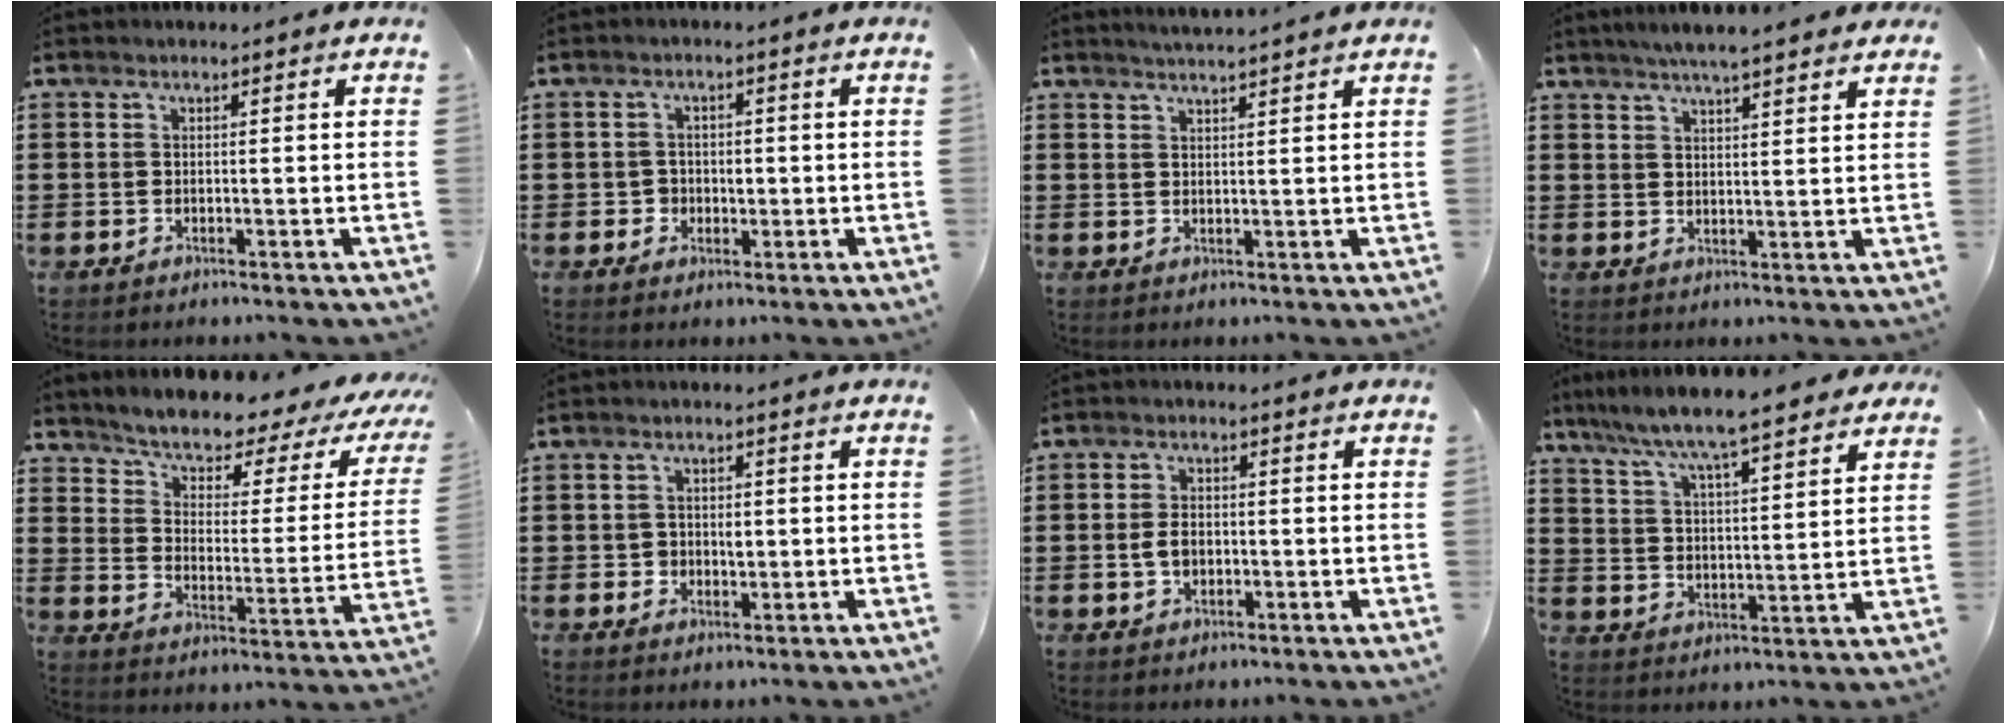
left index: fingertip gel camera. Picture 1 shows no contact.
{"total": 2.3, "force": [-0.4, 2.2, 0.6], "torque": [-0.020, 0.006, -0.013]}
{"total": 2.0, "force": [1.9, -0.5, 0.2], "torque": [-0.008, -0.003, 0.036]}
{"total": 4.0, "force": [3.6, 0.0, 1.7], "torque": [-0.043, -0.005, 0.064]}
{"total": 3.6, "force": [3.3, 0.9, 1.1], "torque": [-0.045, -0.036, 0.045]}
{"total": 2.2, "force": [0.0, 1.9, 1.2], "torque": [-0.029, 0.007, -0.004]}
{"total": 3.2, "force": [-0.3, 2.0, 2.4], "torque": [-0.056, 0.002, -0.009]}
{"total": 6.6, "force": [6.1, 0.2, 2.7], "torque": [-0.080, -0.034, 0.100]}